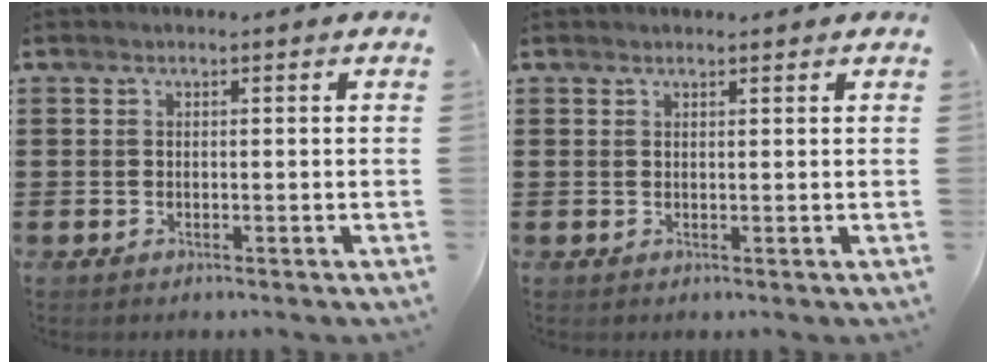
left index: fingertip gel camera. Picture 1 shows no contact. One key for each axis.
{"total": 0.8, "fx": 0.7, "fy": 0.1, "fz": 0.2, "tx": -0.006, "ty": 0.001, "tz": 0.014}